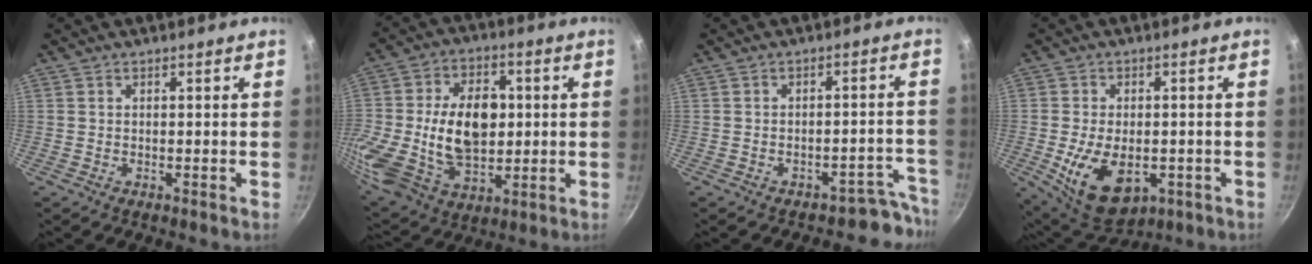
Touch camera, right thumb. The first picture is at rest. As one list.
[{"total": 25.7, "force": [0.9, 17.9, 18.5], "torque": [-0.373, 0.019, 0.026]}, {"total": 6.0, "force": [-5.1, 3.0, 0.9], "torque": [0.049, 0.067, -0.059]}, {"total": 13.3, "force": [-3.2, 8.2, 10.0], "torque": [-0.154, -0.004, -0.032]}]